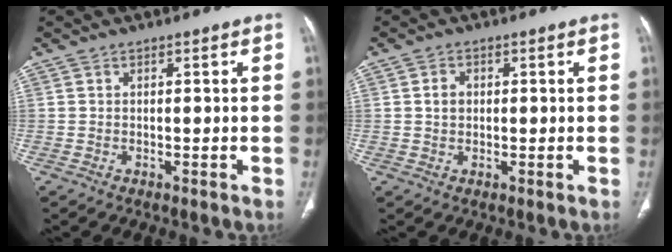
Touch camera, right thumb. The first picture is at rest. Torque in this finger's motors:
{"motor_torque": [-0.47, 0.37, 0.25, -0.28, 0.00]}